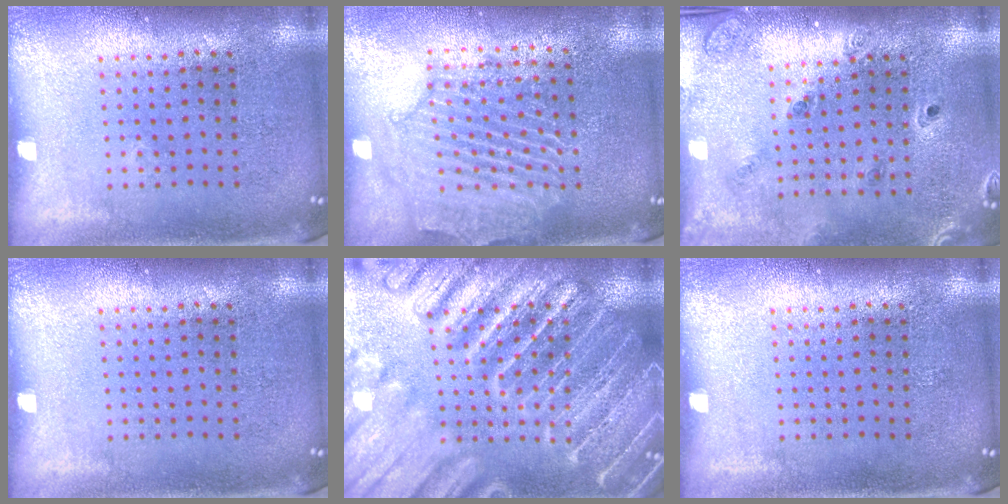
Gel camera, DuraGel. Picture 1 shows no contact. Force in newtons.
{"total": 2.3, "press": 2.1, "slide": 0.7}
{"total": 1.4, "press": 1.3, "slide": 0.3}
{"total": 0.0}
{"total": 6.2, "press": 6.1, "slide": 0.9}
{"total": 0.0}